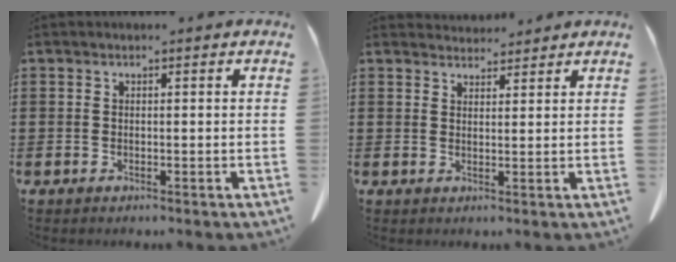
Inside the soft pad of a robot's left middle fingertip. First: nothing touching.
{"total": 2.7, "force": [2.7, 0.5, 0.0], "torque": [0.001, -0.009, 0.049]}